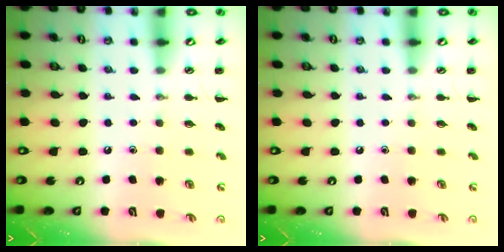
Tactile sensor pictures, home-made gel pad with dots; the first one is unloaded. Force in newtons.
{"total": 0.0}